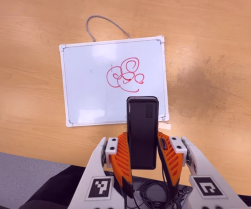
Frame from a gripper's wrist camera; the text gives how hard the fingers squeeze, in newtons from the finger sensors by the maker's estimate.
{"total": 4.5, "left": 3.1, "right": 5.8}